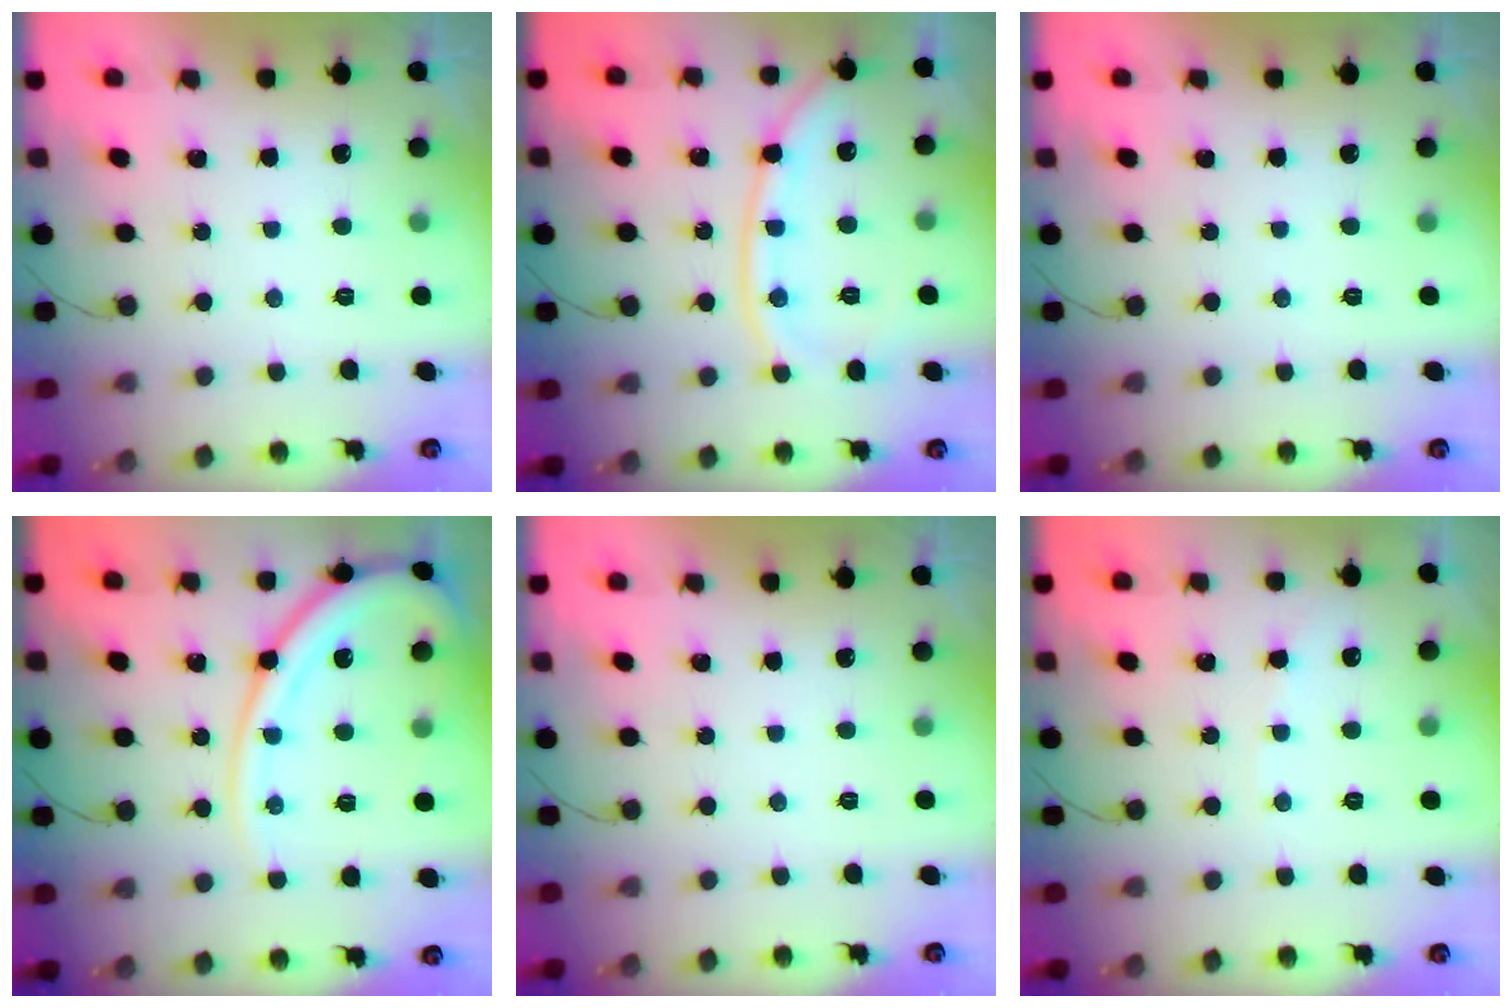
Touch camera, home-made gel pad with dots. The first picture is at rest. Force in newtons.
{"total": 11.6, "press": 11.5, "slide": 1.6}
{"total": 0.0}
{"total": 14.9, "press": 14.8, "slide": 1.7}
{"total": 0.0}
{"total": 2.7, "press": 2.6, "slide": 0.4}